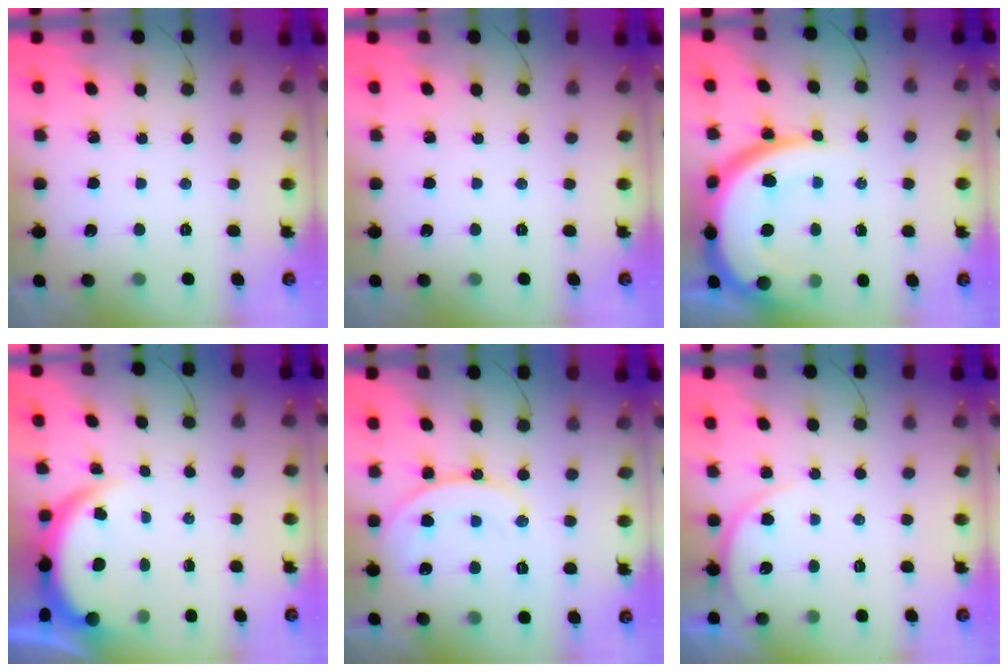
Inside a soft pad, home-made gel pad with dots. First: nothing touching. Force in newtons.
{"total": 0.0}
{"total": 16.6, "press": 16.5, "slide": 1.5}
{"total": 4.0, "press": 4.0, "slide": 0.2}
{"total": 15.2, "press": 15.1, "slide": 1.8}
{"total": 5.4, "press": 5.4, "slide": 0.6}